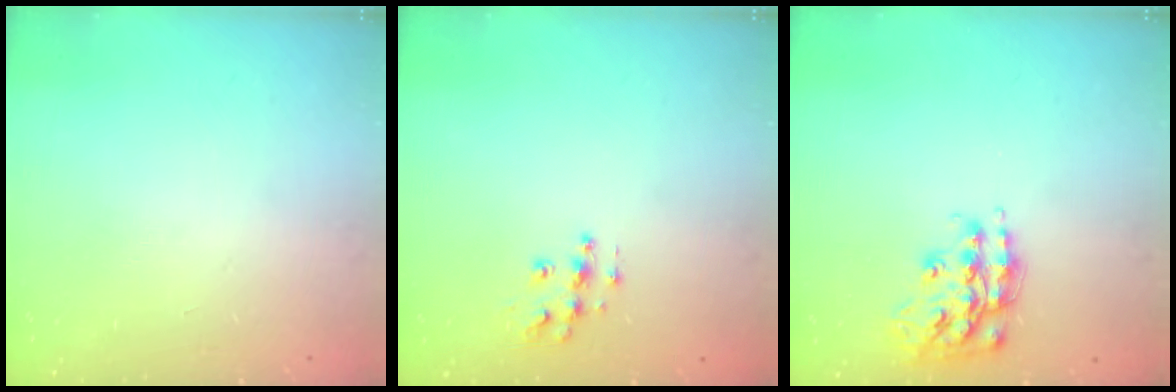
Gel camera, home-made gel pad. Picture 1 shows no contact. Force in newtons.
{"total": 8.6, "press": 8.6, "slide": 0.3}
{"total": 15.3, "press": 15.3, "slide": 1.0}